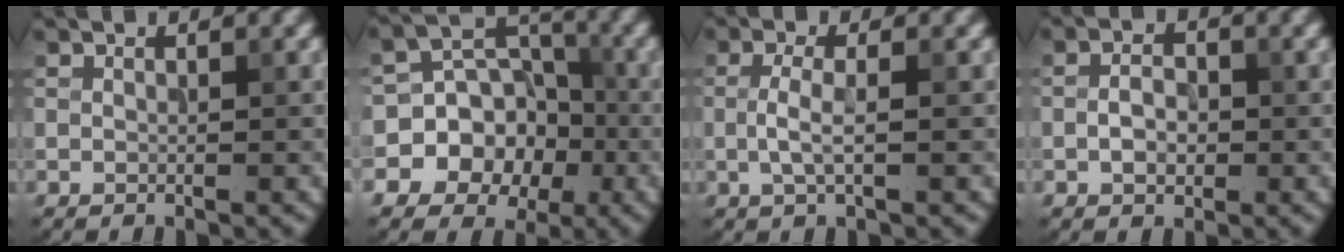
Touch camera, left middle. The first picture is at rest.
{"total": 10.8, "force": [-4.0, 9.6, 3.0], "torque": [-0.056, 0.009, -0.088]}
{"total": 2.3, "force": [-0.3, 0.6, 2.2], "torque": [-0.049, 0.000, -0.008]}
{"total": 2.3, "force": [-0.5, 1.5, 1.7], "torque": [-0.031, 0.003, -0.012]}